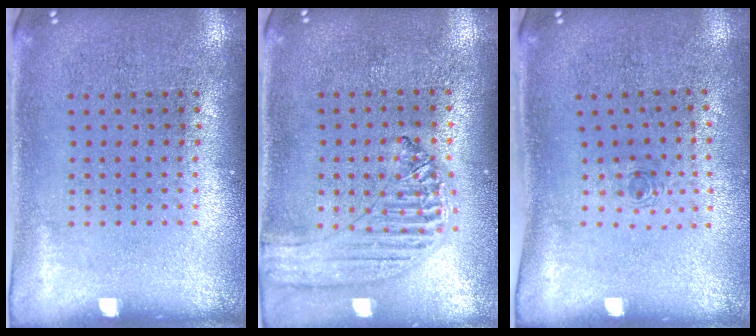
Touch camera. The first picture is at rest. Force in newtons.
{"total": 1.3, "press": 1.3, "slide": 0.3}
{"total": 0.7, "press": 0.3, "slide": 0.6}